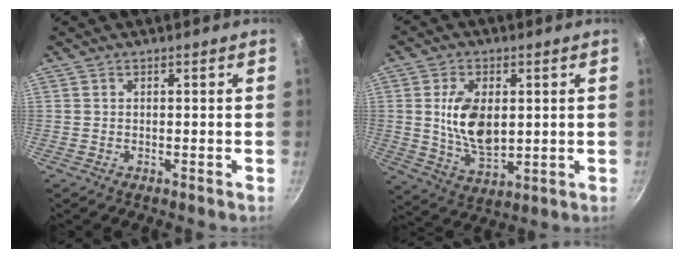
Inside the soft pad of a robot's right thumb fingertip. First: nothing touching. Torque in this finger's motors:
{"motor_torque": [1.80, 1.69, 1.80, -0.43, 0.14]}